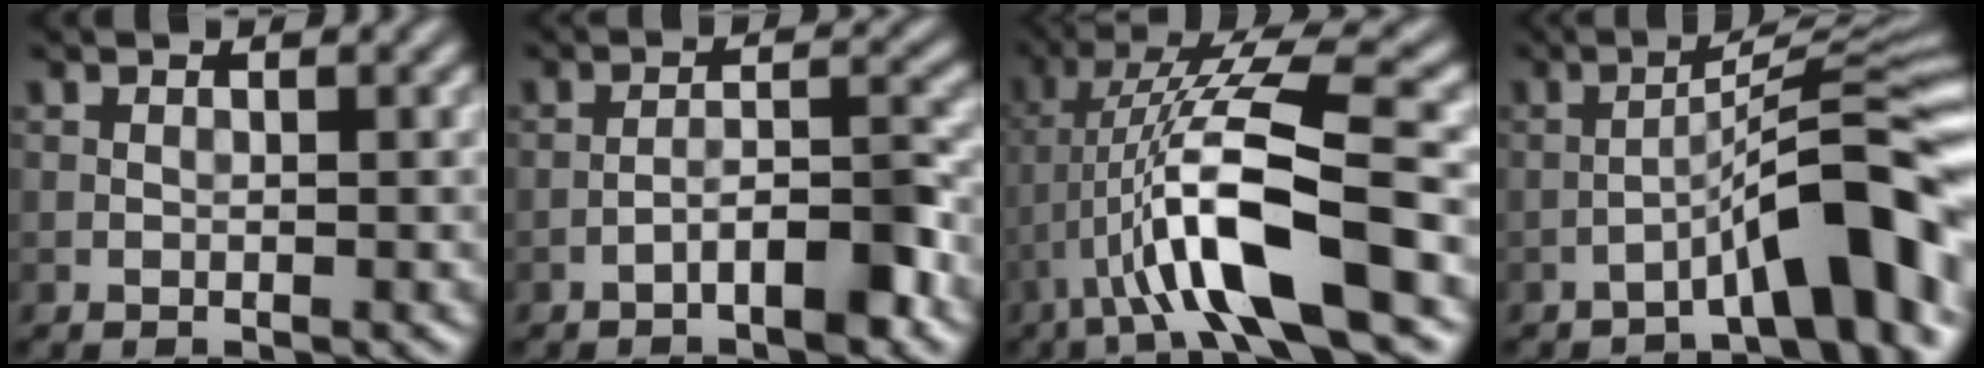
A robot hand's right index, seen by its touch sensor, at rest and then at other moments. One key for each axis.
{"total": 4.2, "fx": -2.6, "fy": 1.0, "fz": 3.2, "tx": -0.050, "ty": 0.017, "tz": -0.047}
{"total": 10.3, "fx": -3.2, "fy": 1.8, "fz": 9.6, "tx": -0.173, "ty": 0.022, "tz": -0.060}
{"total": 8.4, "fx": -4.5, "fy": 1.3, "fz": 7.0, "tx": -0.098, "ty": 0.032, "tz": -0.072}